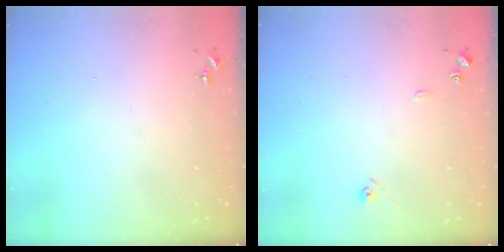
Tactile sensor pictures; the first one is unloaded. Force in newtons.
{"total": 6.9, "press": 6.9, "slide": 0.7}